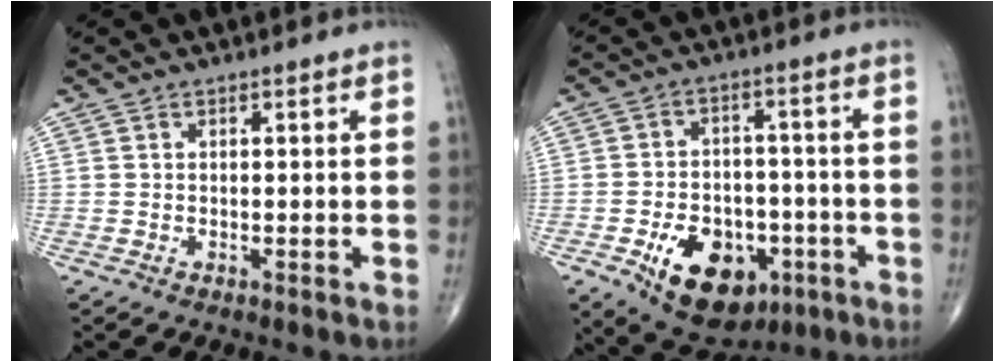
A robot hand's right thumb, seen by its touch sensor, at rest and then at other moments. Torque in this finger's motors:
{"motor_torque": [-0.16, 0.45, 0.12, -0.14, 0.11]}